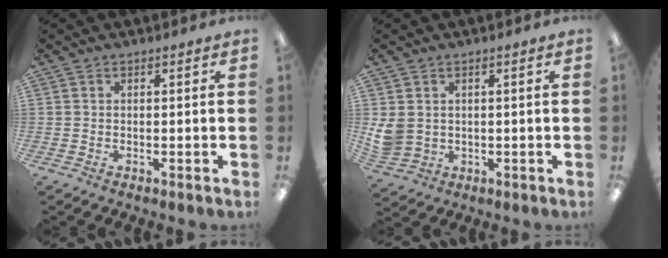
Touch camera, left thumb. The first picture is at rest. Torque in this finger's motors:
{"motor_torque": [-0.01, 0.36, 0.29, -0.28, 0.03]}